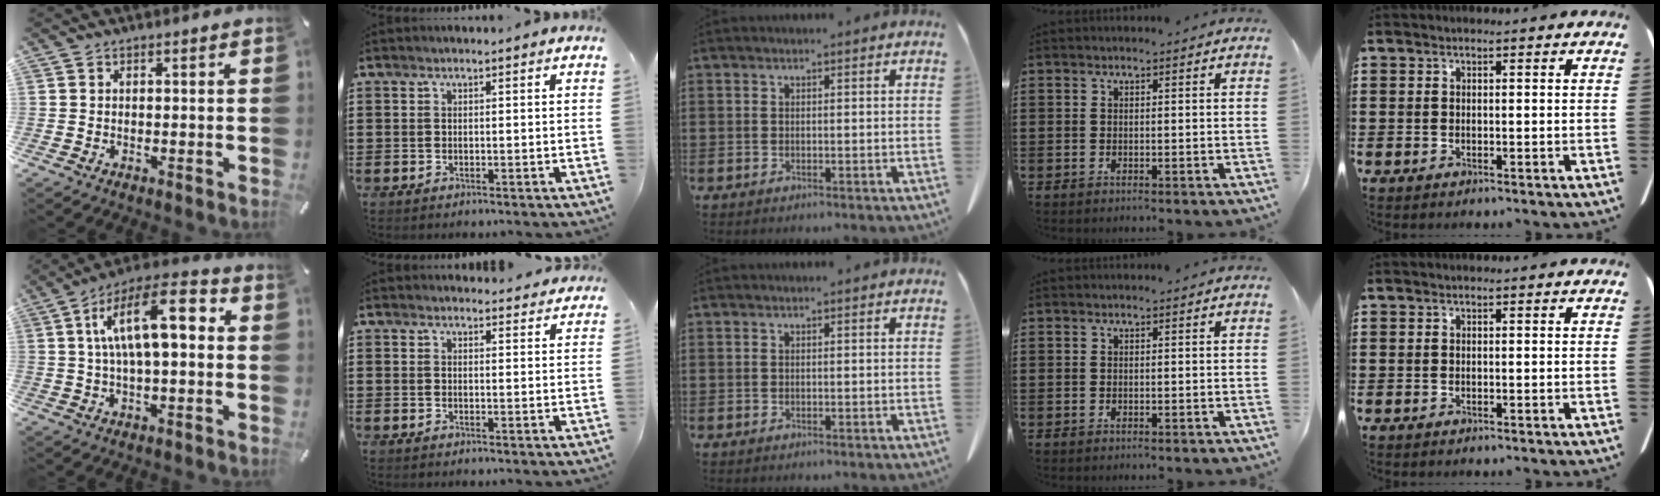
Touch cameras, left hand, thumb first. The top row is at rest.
{"thumb": {"total": 14.7, "force": [3.1, 6.0, 13.1], "torque": [-0.222, 0.003, 0.053]}, "index": {"total": 2.0, "force": [2.0, 0.4, 0.1], "torque": [0.001, -0.006, 0.038]}}